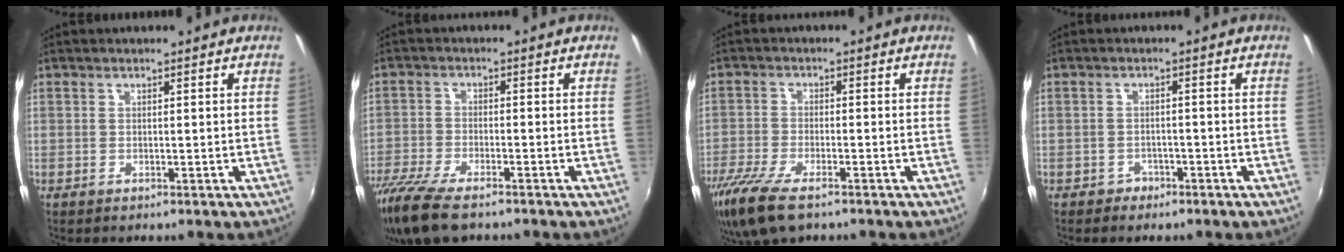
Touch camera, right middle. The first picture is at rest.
{"total": 12.1, "force": [-9.4, 3.1, 7.0], "torque": [-0.167, -0.046, -0.173]}
{"total": 10.4, "force": [-7.3, 3.1, 6.7], "torque": [-0.162, -0.037, -0.140]}
{"total": 2.4, "force": [-1.8, 1.5, 0.2], "torque": [-0.009, 0.002, -0.027]}